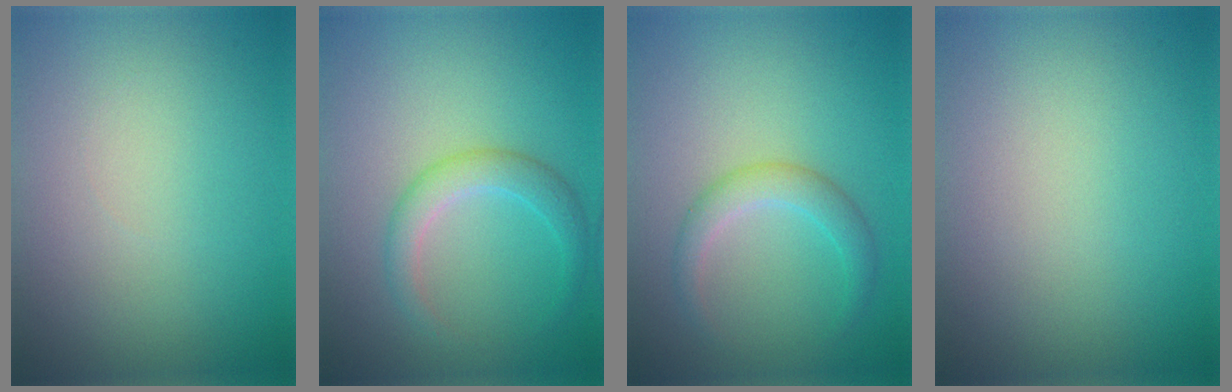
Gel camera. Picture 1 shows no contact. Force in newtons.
{"total": 2.5, "press": 2.5, "slide": 0.0}
{"total": 2.3, "press": 2.3, "slide": 0.0}
{"total": 0.0}